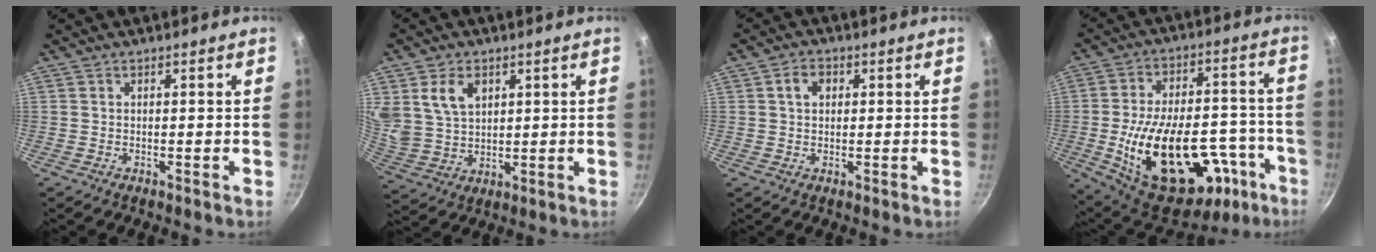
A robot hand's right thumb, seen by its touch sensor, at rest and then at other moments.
{"total": 9.3, "force": [3.6, 6.6, 5.5], "torque": [-0.087, -0.018, 0.080]}
{"total": 3.6, "force": [0.9, 2.7, 2.2], "torque": [-0.024, 0.006, 0.011]}
{"total": 31.8, "force": [-11.2, 17.4, 24.1], "torque": [-0.350, 0.045, -0.142]}